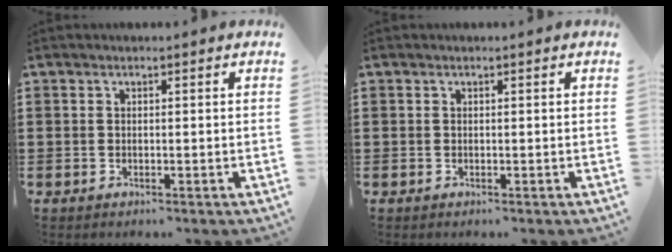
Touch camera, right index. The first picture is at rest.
{"total": 0.0}